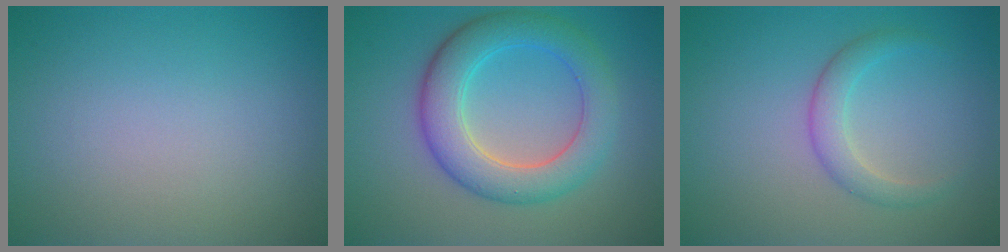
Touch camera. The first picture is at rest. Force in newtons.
{"total": 6.2, "press": 6.2, "slide": 0.1}
{"total": 2.3, "press": 2.3, "slide": 0.1}